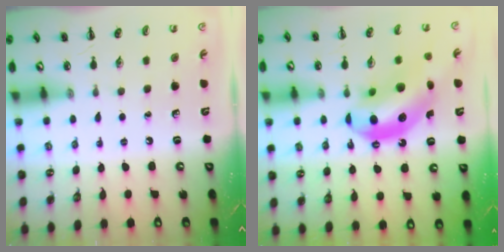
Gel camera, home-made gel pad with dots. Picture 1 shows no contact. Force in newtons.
{"total": 15.1, "press": 14.4, "slide": 4.2}